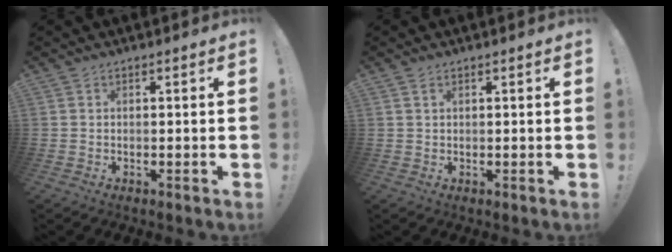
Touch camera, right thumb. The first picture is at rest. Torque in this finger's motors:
{"motor_torque": [-0.02, -0.19, -0.04, -0.07, 0.03]}